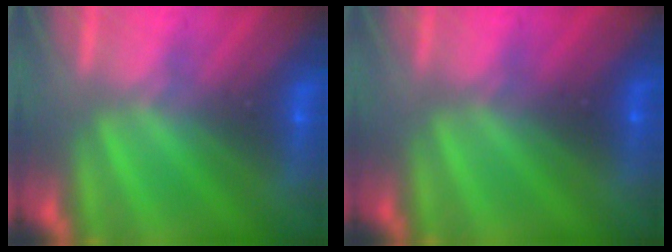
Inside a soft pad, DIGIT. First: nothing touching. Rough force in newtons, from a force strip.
{"total": 2.1}